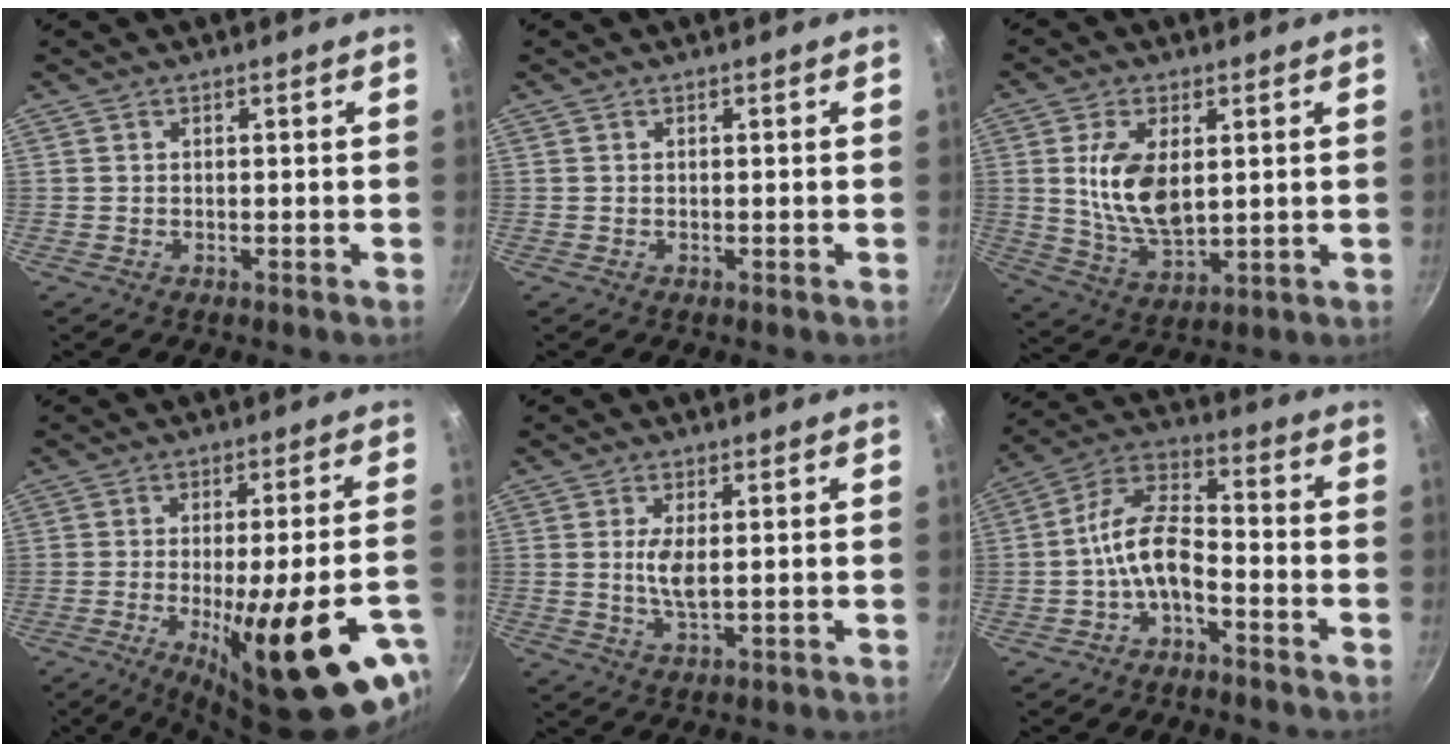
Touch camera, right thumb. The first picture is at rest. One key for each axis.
{"total": 0.0}
{"total": 11.6, "fx": 2.1, "fy": 6.2, "fz": 9.6, "tx": -0.176, "ty": -0.018, "tz": 0.050}
{"total": 23.9, "fx": -9.0, "fy": 5.9, "fz": 21.3, "tx": -0.273, "ty": 0.005, "tz": -0.113}
{"total": 4.4, "fx": 0.6, "fy": 1.5, "fz": 4.1, "tx": -0.084, "ty": -0.006, "tz": 0.014}
{"total": 9.4, "fx": -4.1, "fy": 4.6, "fz": 7.1, "tx": -0.130, "ty": 0.050, "tz": -0.085}